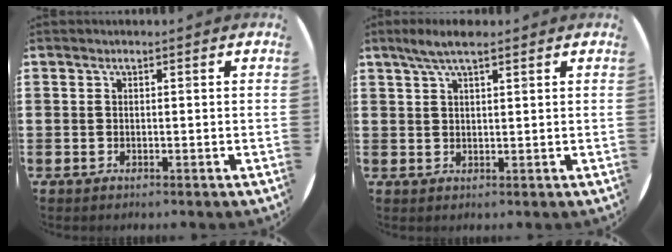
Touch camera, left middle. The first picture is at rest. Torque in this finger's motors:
{"motor_torque": [0.76, -0.53, 0.11, 0.02]}